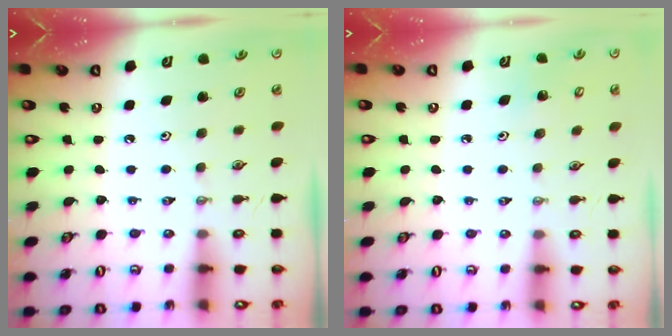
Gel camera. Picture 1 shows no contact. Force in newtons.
{"total": 2.9, "press": 2.9, "slide": 0.3}